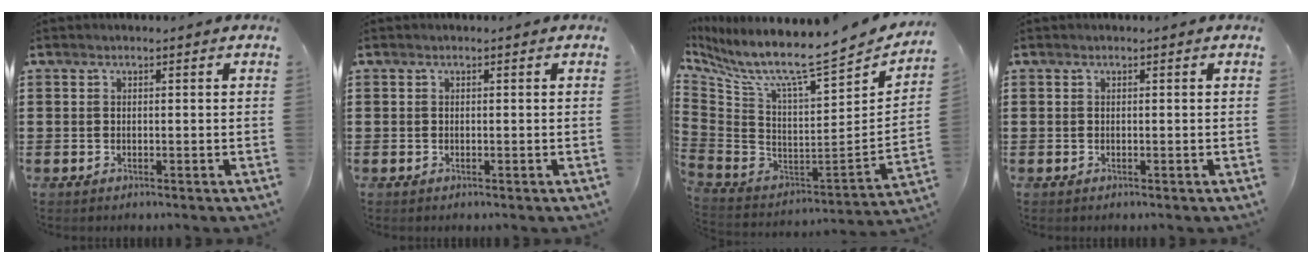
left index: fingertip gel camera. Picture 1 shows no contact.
{"total": 0.0}
{"total": 8.5, "force": [6.5, 0.7, 5.4], "torque": [-0.121, -0.071, 0.102]}
{"total": 0.0}